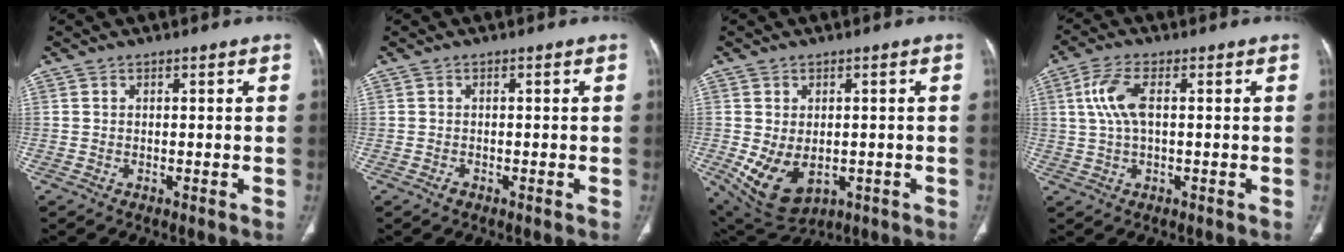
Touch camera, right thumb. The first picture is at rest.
{"total": 0.9, "force": [-0.6, 0.6, 0.4], "torque": [-0.009, 0.000, -0.011]}
{"total": 10.6, "force": [-2.4, 7.1, 7.5], "torque": [-0.123, -0.004, -0.013]}
{"total": 6.7, "force": [1.3, 2.7, 6.1], "torque": [-0.149, 0.013, 0.027]}